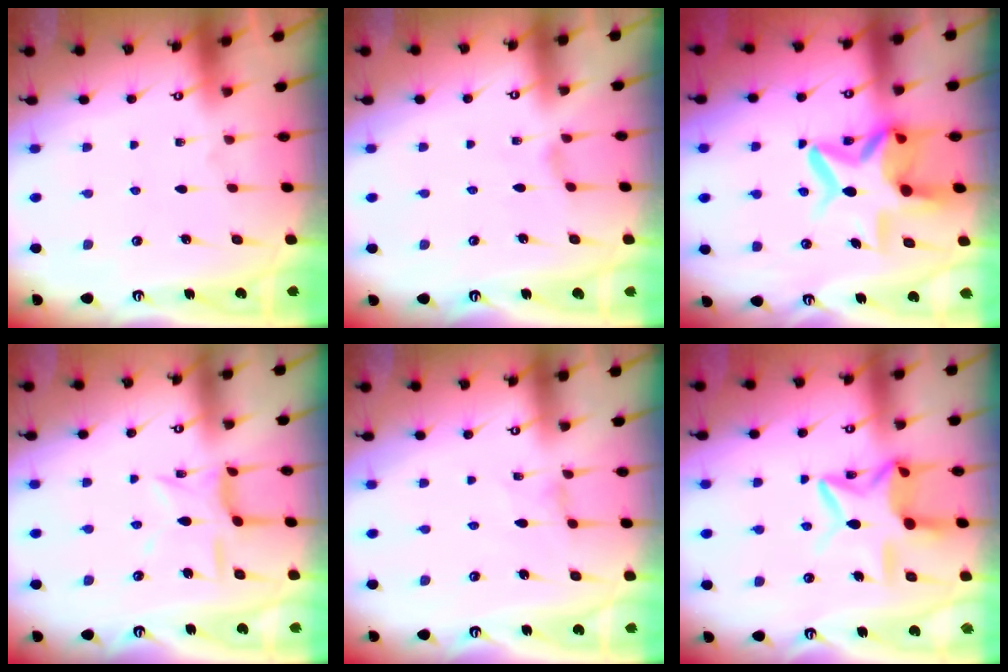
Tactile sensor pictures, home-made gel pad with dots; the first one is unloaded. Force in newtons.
{"total": 0.0}
{"total": 13.2, "press": 13.0, "slide": 2.3}
{"total": 8.5, "press": 8.5, "slide": 0.7}
{"total": 0.0}
{"total": 12.1, "press": 12.0, "slide": 0.9}